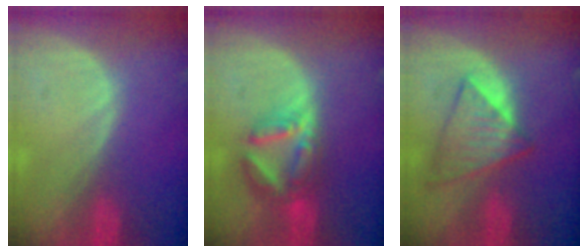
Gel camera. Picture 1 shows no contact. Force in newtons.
{"total": 7.2, "press": 6.2, "slide": 3.5}
{"total": 6.3, "press": 6.3, "slide": 0.1}